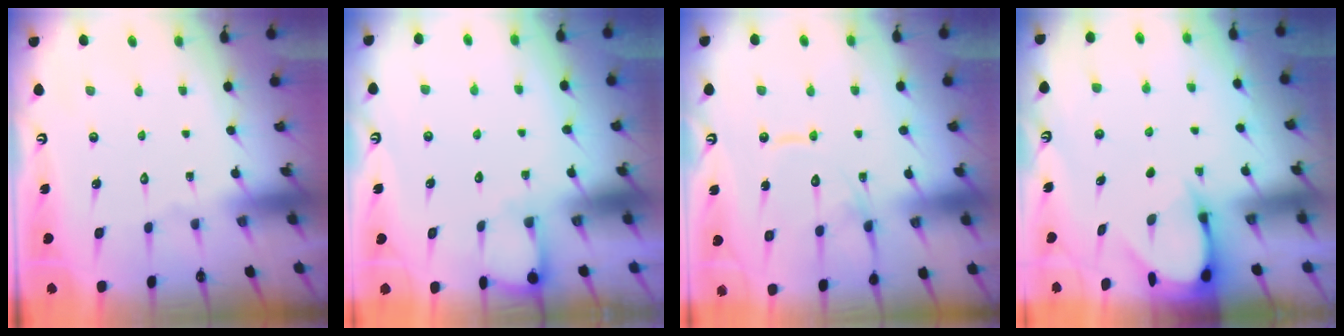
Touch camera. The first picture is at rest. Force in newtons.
{"total": 2.8, "press": 2.8, "slide": 0.2}
{"total": 12.8, "press": 12.8, "slide": 1.3}
{"total": 3.9, "press": 3.9, "slide": 0.4}